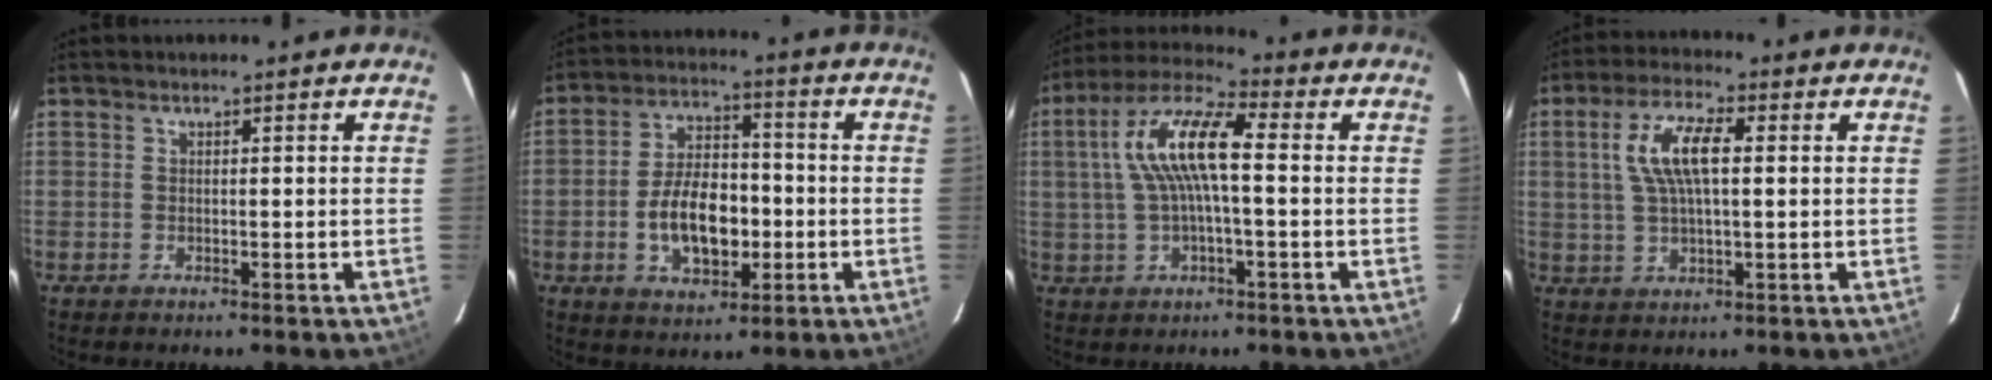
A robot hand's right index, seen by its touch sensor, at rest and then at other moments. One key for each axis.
{"total": 11.9, "fx": -2.8, "fy": 6.6, "fz": 9.4, "tx": -0.185, "ty": 0.015, "tz": -0.038}
{"total": 12.6, "fx": 1.1, "fy": 3.5, "fz": 12.0, "tx": -0.237, "ty": 0.022, "tz": 0.017}
{"total": 9.2, "fx": 1.8, "fy": 3.2, "fz": 8.4, "tx": -0.166, "ty": 0.015, "tz": 0.037}